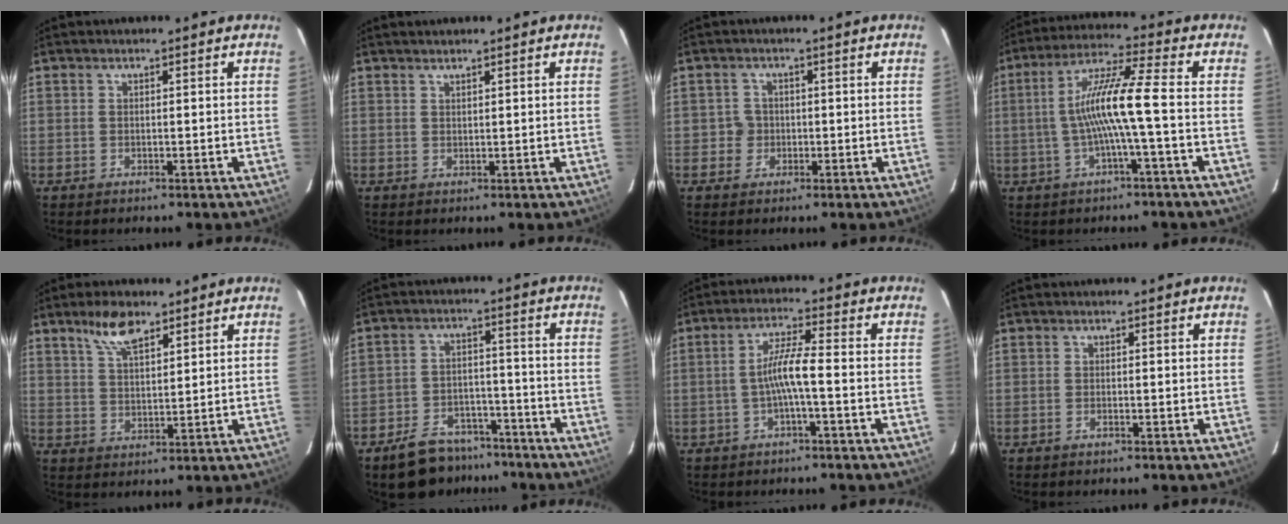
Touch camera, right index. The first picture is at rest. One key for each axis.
{"total": 1.0, "fx": 0.9, "fy": -0.4, "fz": 0.3, "tx": -0.006, "ty": 0.000, "tz": 0.017}
{"total": 2.6, "fx": -0.6, "fy": 2.5, "fz": -0.1, "tx": 0.006, "ty": 0.013, "tz": -0.009}
{"total": 10.0, "fx": -1.7, "fy": -1.2, "fz": 9.8, "tx": -0.194, "ty": 0.010, "tz": -0.028}
{"total": 6.5, "fx": 4.6, "fy": 2.1, "fz": 4.1, "tx": -0.073, "ty": 0.004, "tz": 0.089}
{"total": 11.3, "fx": -8.9, "fy": 6.0, "fz": 3.4, "tx": -0.083, "ty": 0.020, "tz": -0.118}
{"total": 5.2, "fx": -1.6, "fy": -0.6, "fz": 4.9, "tx": -0.102, "ty": 0.006, "tz": -0.028}
{"total": 0.6, "fx": -0.4, "fy": 0.0, "fz": 0.4, "tx": -0.008, "ty": 0.001, "tz": -0.009}